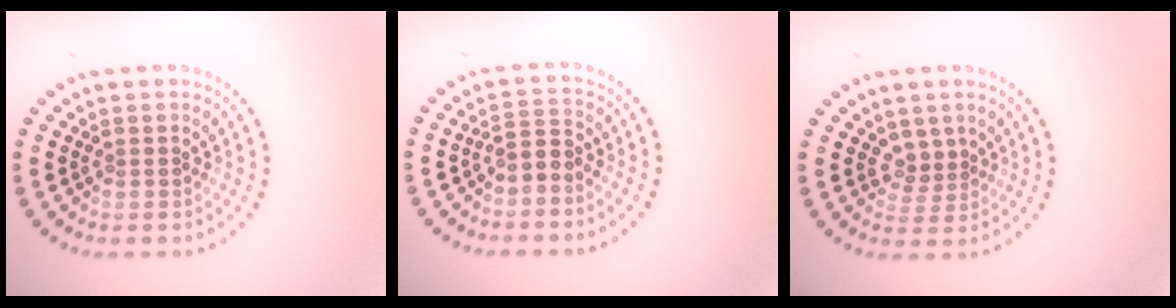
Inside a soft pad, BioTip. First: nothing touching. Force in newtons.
{"total": 2.0, "press": 1.5, "slide": 1.3}
{"total": 1.6, "press": 1.1, "slide": 1.2}